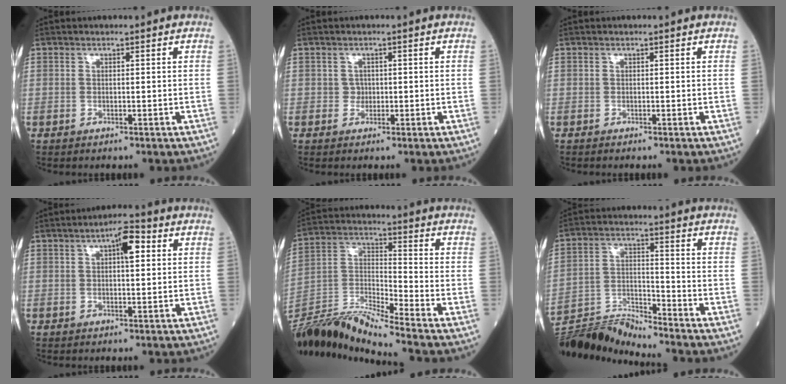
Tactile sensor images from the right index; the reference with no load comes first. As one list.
[{"total": 1.1, "force": [0.0, 1.1, 0.2], "torque": [0.000, 0.005, 0.001]}, {"total": 0.0}, {"total": 4.7, "force": [1.5, 1.3, 4.3], "torque": [-0.069, 0.013, 0.021]}, {"total": 15.3, "force": [-14.0, -2.3, 5.7], "torque": [-0.109, 0.009, -0.264]}, {"total": 10.1, "force": [-9.7, -2.7, 0.1], "torque": [-0.010, 0.020, -0.182]}]